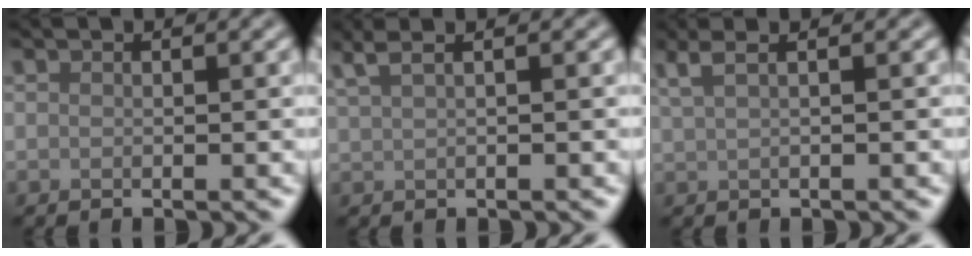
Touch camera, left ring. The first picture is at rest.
{"total": 3.8, "force": [2.4, 1.7, 2.4], "torque": [-0.030, 0.022, 0.015]}
{"total": 3.3, "force": [1.9, 1.4, 2.4], "torque": [-0.032, 0.016, 0.009]}